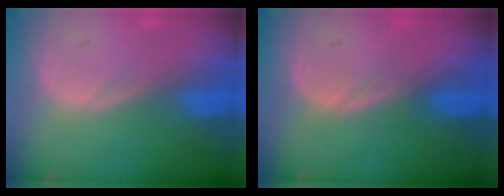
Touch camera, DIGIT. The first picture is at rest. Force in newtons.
{"total": 1.1, "press": 1.0, "slide": 0.2}